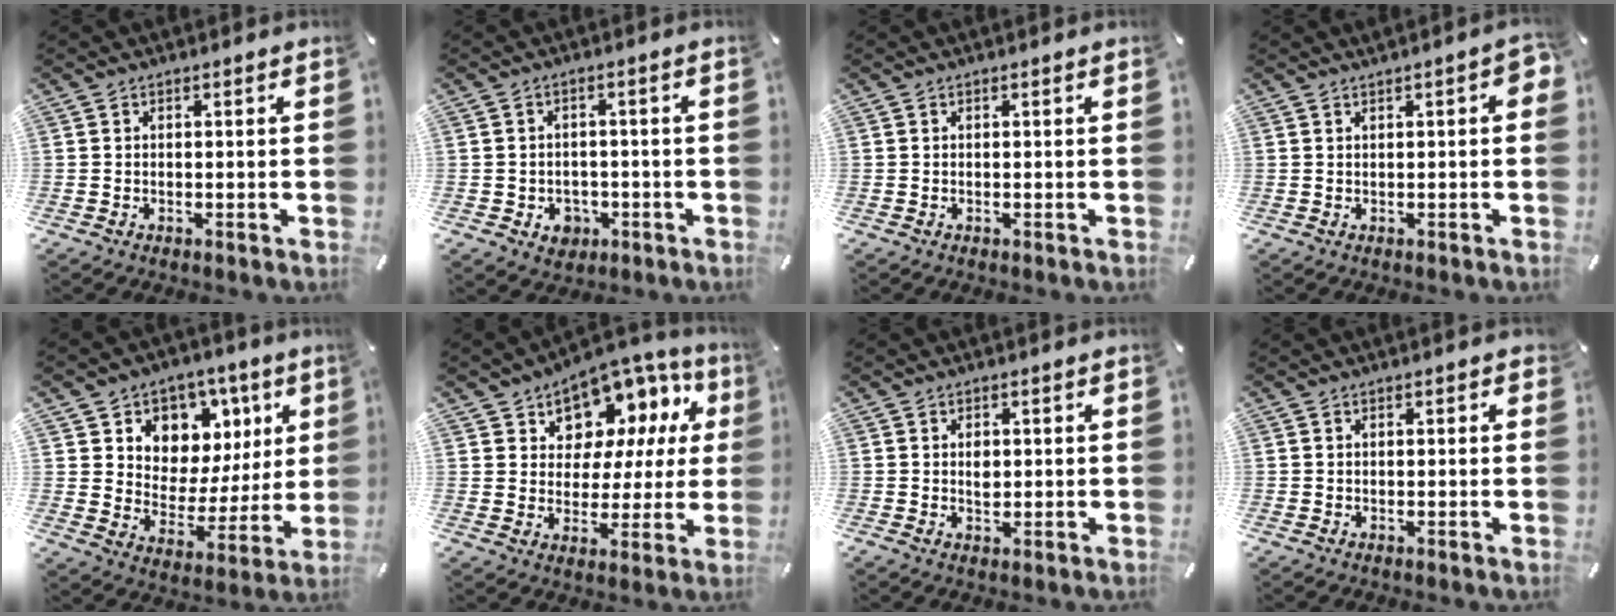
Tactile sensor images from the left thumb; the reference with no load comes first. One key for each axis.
{"total": 4.5, "fx": -1.6, "fy": 4.0, "fz": 1.4, "tx": -0.015, "ty": 0.007, "tz": -0.026}
{"total": 0.0}
{"total": 2.7, "fx": 0.3, "fy": 1.0, "fz": 2.5, "tx": -0.045, "ty": 0.007, "tz": 0.005}
{"total": 9.1, "fx": 4.2, "fy": 7.9, "fz": 1.4, "tx": -0.009, "ty": -0.064, "tz": 0.076}
{"total": 9.5, "fx": 6.1, "fy": 6.9, "fz": 2.1, "tx": -0.041, "ty": -0.062, "tz": 0.114}
{"total": 2.4, "fx": 0.2, "fy": 1.6, "fz": 1.7, "tx": -0.020, "ty": -0.003, "tz": 0.000}
{"total": 0.6, "fx": 0.1, "fy": 0.6, "fz": 0.2, "tx": -0.004, "ty": 0.005, "tz": 0.000}